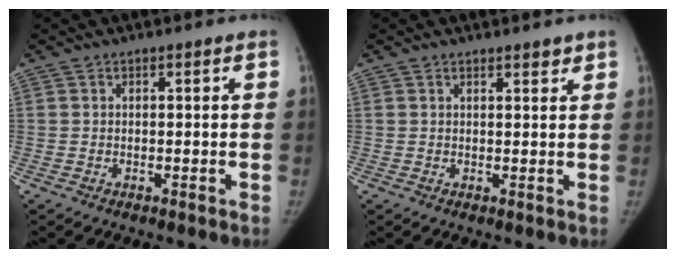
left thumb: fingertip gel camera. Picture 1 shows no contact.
{"total": 1.3, "force": [1.1, 0.5, 0.5], "torque": [0.002, -0.008, 0.013]}